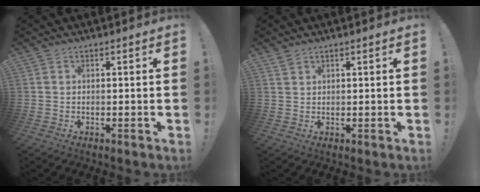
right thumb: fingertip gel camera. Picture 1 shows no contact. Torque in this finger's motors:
{"motor_torque": [0.15, -0.01, 0.14, -0.04, -0.05]}